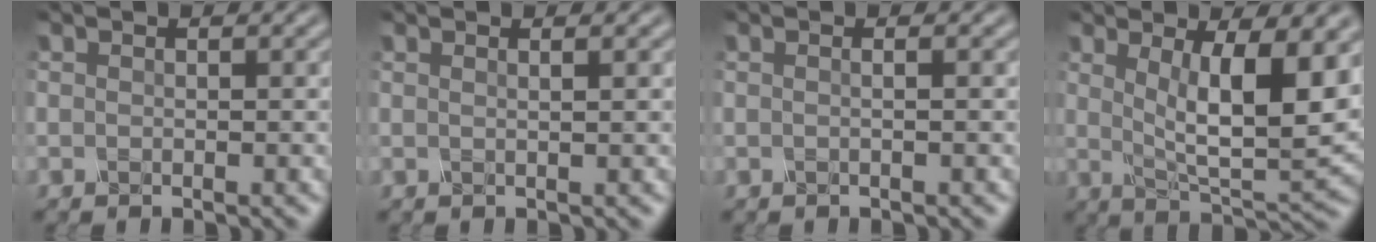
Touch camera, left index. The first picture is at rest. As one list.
[{"total": 1.8, "force": [0.9, 0.9, 1.3], "torque": [-0.003, 0.005, -0.013]}, {"total": 1.8, "force": [0.4, 1.0, 1.5], "torque": [-0.005, 0.008, -0.022]}, {"total": 9.2, "force": [2.3, 2.6, 8.5], "torque": [-0.133, -0.014, 0.046]}]